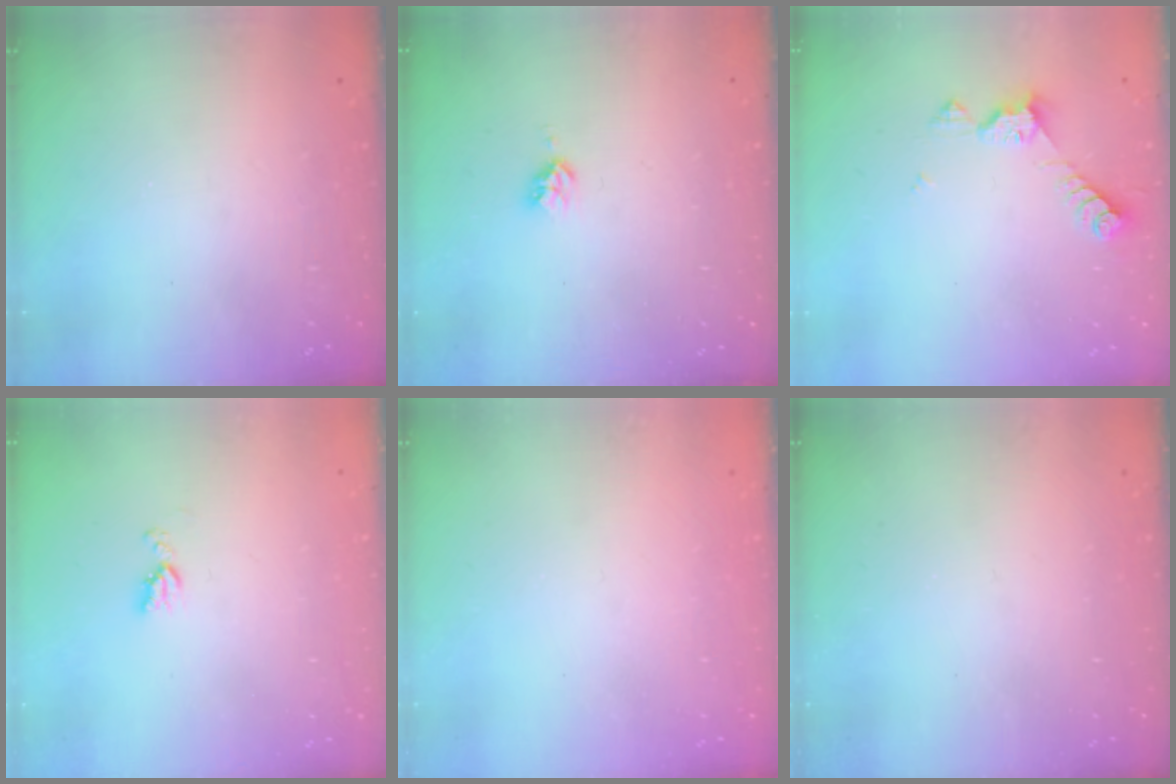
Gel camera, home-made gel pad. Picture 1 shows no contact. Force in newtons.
{"total": 3.7, "press": 3.7, "slide": 0.5}
{"total": 6.7, "press": 6.7, "slide": 0.4}
{"total": 4.5, "press": 4.5, "slide": 0.6}
{"total": 0.0}
{"total": 0.0}